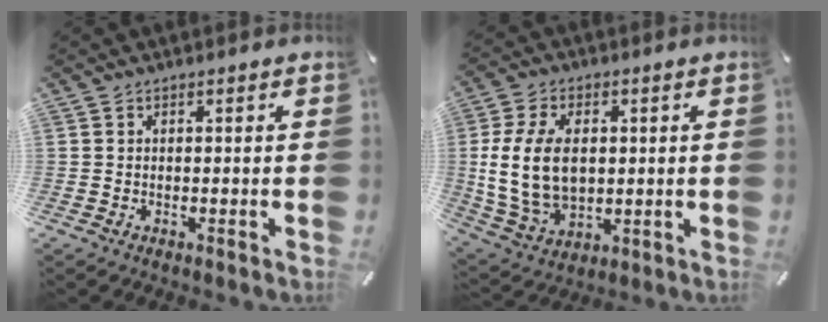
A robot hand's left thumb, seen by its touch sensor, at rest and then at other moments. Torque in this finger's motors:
{"motor_torque": [0.40, 1.24, 2.12, 0.19, 0.66]}